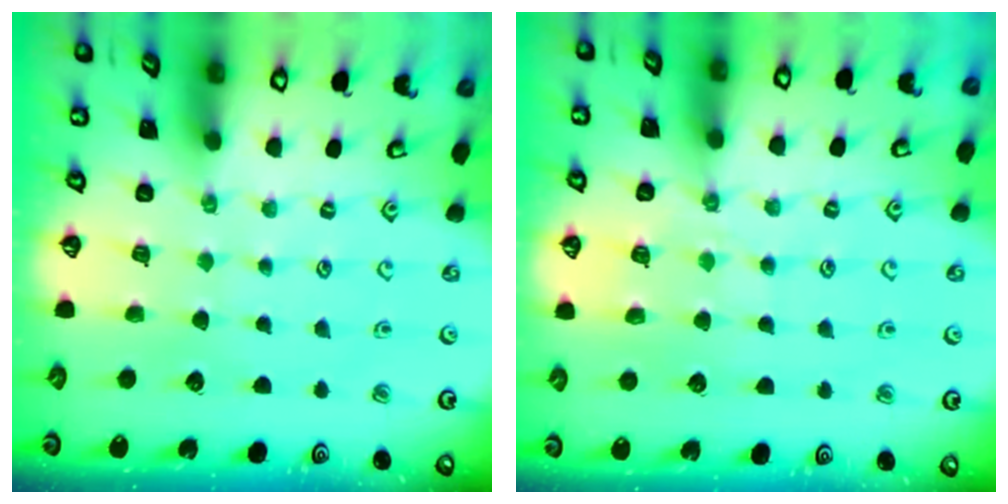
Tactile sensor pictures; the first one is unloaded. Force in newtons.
{"total": 6.1, "press": 6.1, "slide": 0.6}